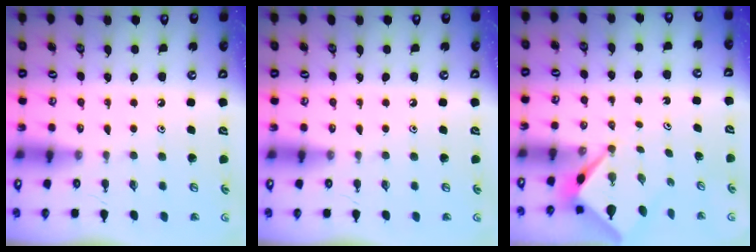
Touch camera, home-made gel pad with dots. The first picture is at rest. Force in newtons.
{"total": 0.0}
{"total": 2.5, "press": 2.5, "slide": 0.2}